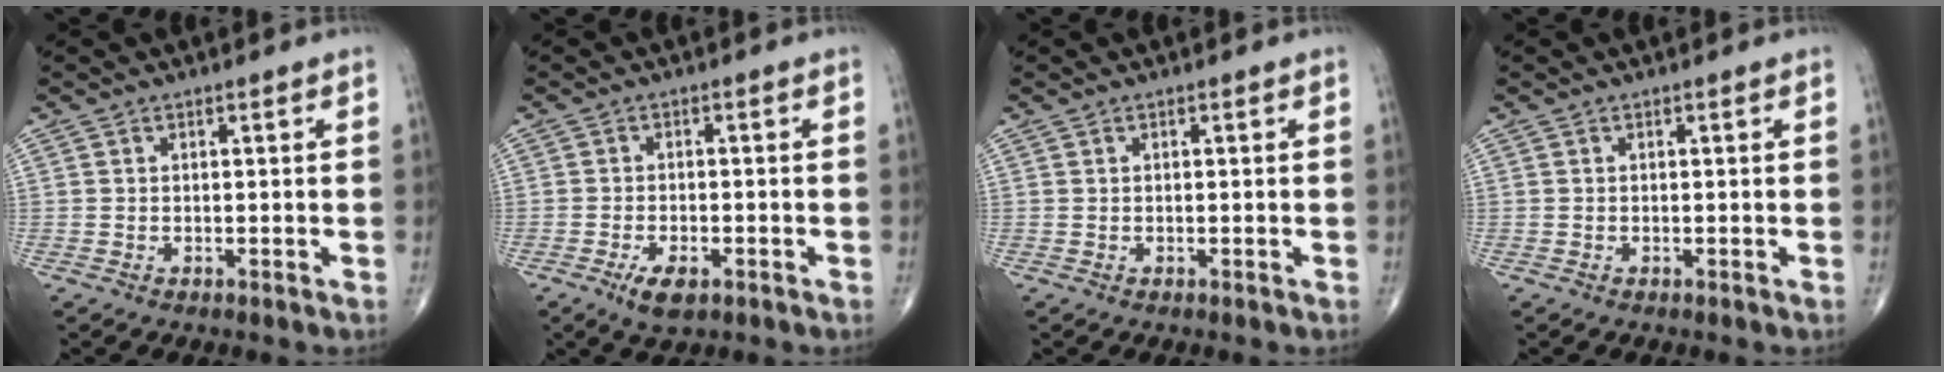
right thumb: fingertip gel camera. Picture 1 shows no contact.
{"total": 4.6, "force": [-2.3, 2.0, 3.4], "torque": [-0.062, 0.000, -0.037]}
{"total": 0.0}
{"total": 0.0}